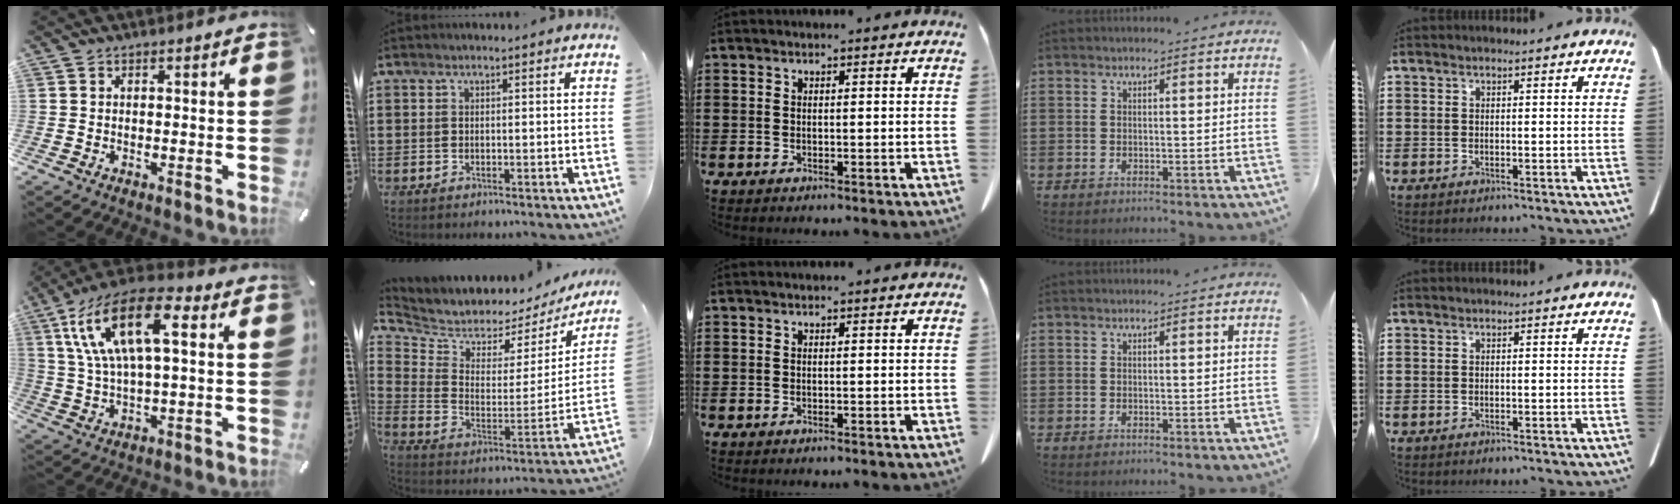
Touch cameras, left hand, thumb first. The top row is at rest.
{"thumb": {"total": 16.9, "force": [6.1, 7.4, 13.9], "torque": [-0.301, 0.001, 0.103]}, "index": {"total": 4.6, "force": [4.3, 1.7, -0.2], "torque": [-0.034, -0.044, 0.071]}}